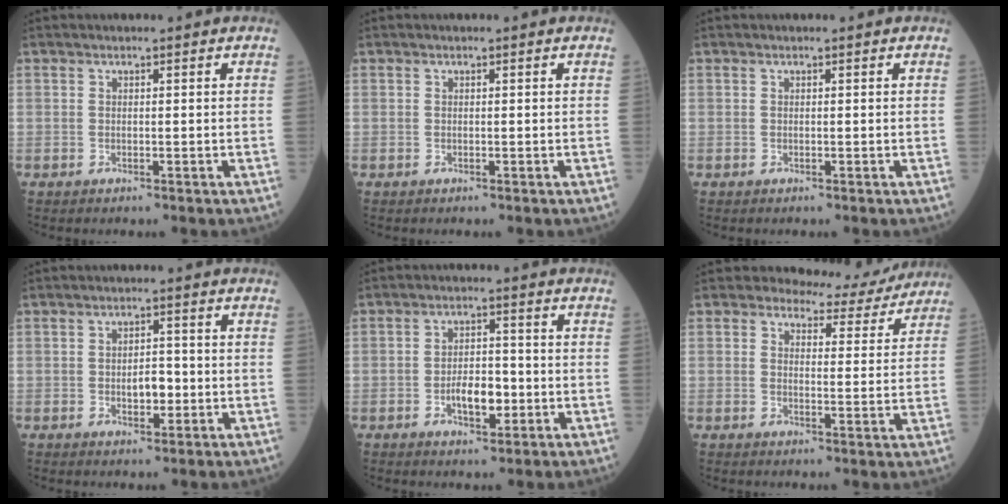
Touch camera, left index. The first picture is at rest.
{"total": 0.0}
{"total": 0.0}
{"total": 3.5, "force": [-0.8, 1.8, 2.9], "torque": [-0.044, 0.004, -0.010]}
{"total": 5.4, "force": [-1.7, 2.5, 4.5], "torque": [-0.080, 0.005, -0.026]}
{"total": 7.3, "force": [7.0, 2.2, 0.0], "torque": [0.006, -0.012, 0.074]}